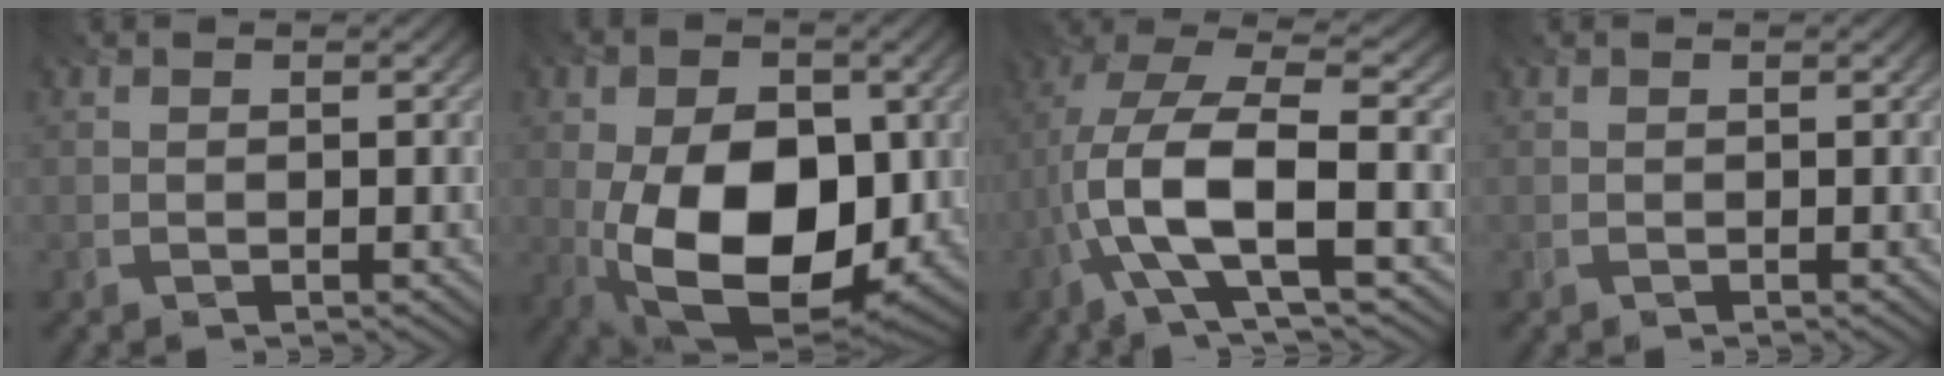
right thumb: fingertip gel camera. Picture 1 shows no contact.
{"total": 17.9, "force": [-3.3, 10.8, 13.9], "torque": [-0.209, -0.028, -0.065]}
{"total": 12.3, "force": [-4.1, 3.8, 10.9], "torque": [-0.224, -0.001, -0.089]}
{"total": 0.0}